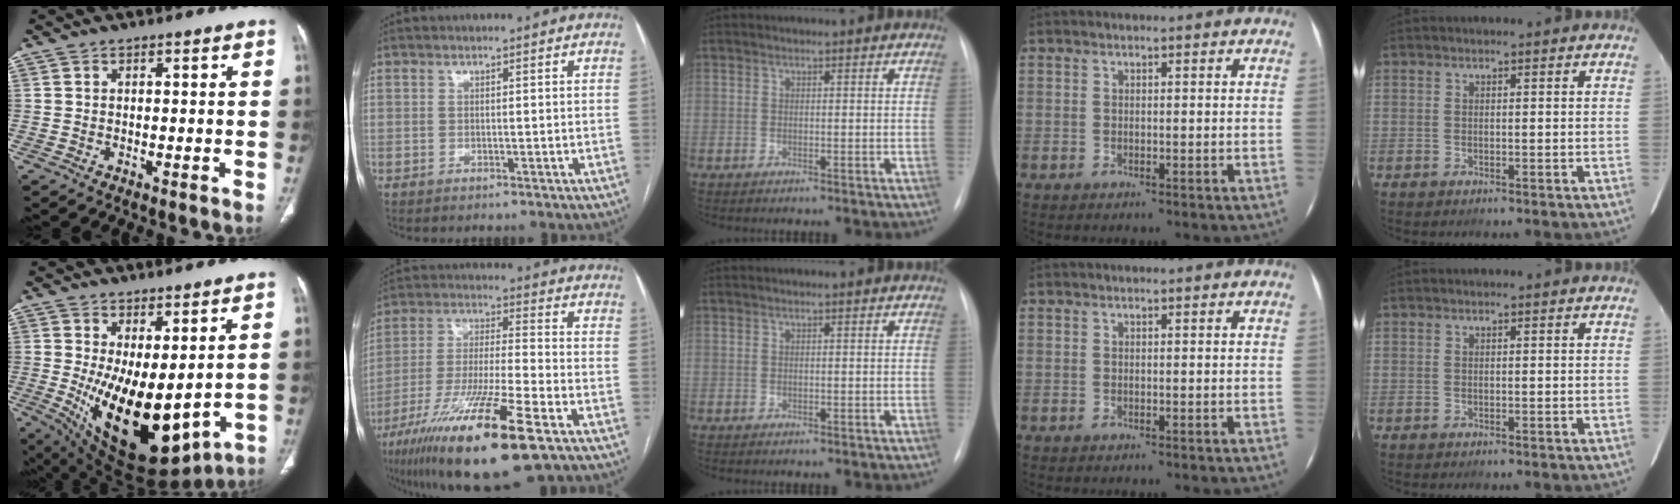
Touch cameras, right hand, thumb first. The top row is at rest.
{"thumb": {"total": 18.5, "force": [-0.6, 9.0, 16.2], "torque": [-0.256, -0.037, 0.027]}, "index": {"total": 20.0, "force": [-11.3, 1.5, 16.4], "torque": [-0.307, -0.050, -0.201]}}